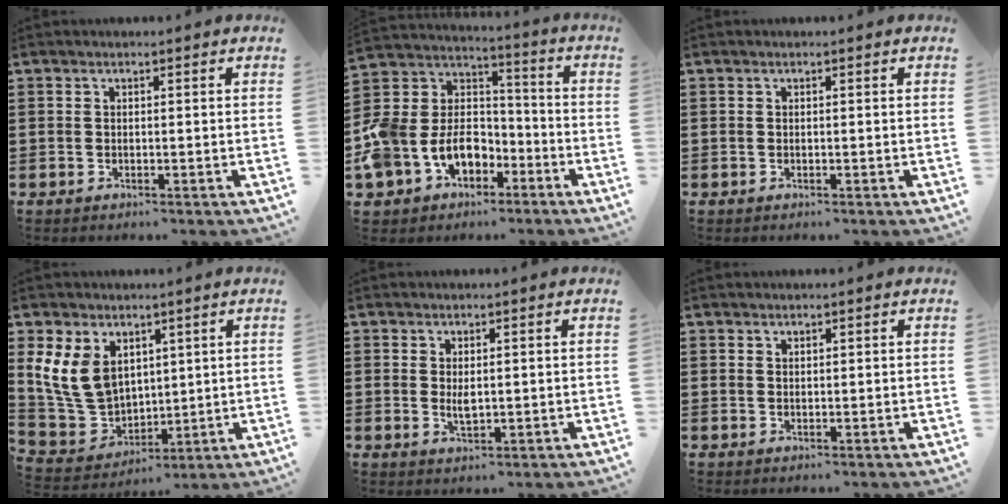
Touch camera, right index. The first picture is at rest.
{"total": 10.6, "force": [-5.2, 8.4, 3.8], "torque": [-0.112, 0.024, -0.096]}
{"total": 0.0}
{"total": 10.4, "force": [3.3, 8.0, 5.8], "torque": [-0.168, 0.002, 0.065]}
{"total": 2.2, "force": [0.5, 1.0, 1.9], "torque": [-0.038, 0.002, 0.008]}
{"total": 0.9, "force": [0.8, 0.4, 0.0], "torque": [-0.001, 0.002, 0.016]}